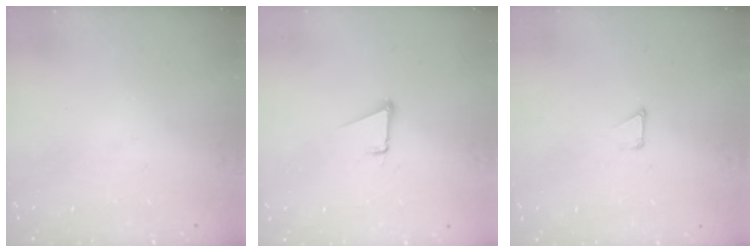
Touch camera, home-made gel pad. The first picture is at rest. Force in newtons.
{"total": 1.9, "press": 1.9, "slide": 0.1}
{"total": 1.7, "press": 1.7, "slide": 0.0}